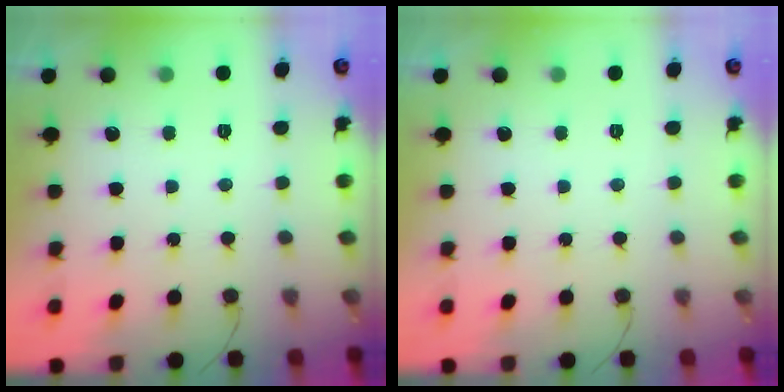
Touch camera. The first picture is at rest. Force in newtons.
{"total": 0.0}